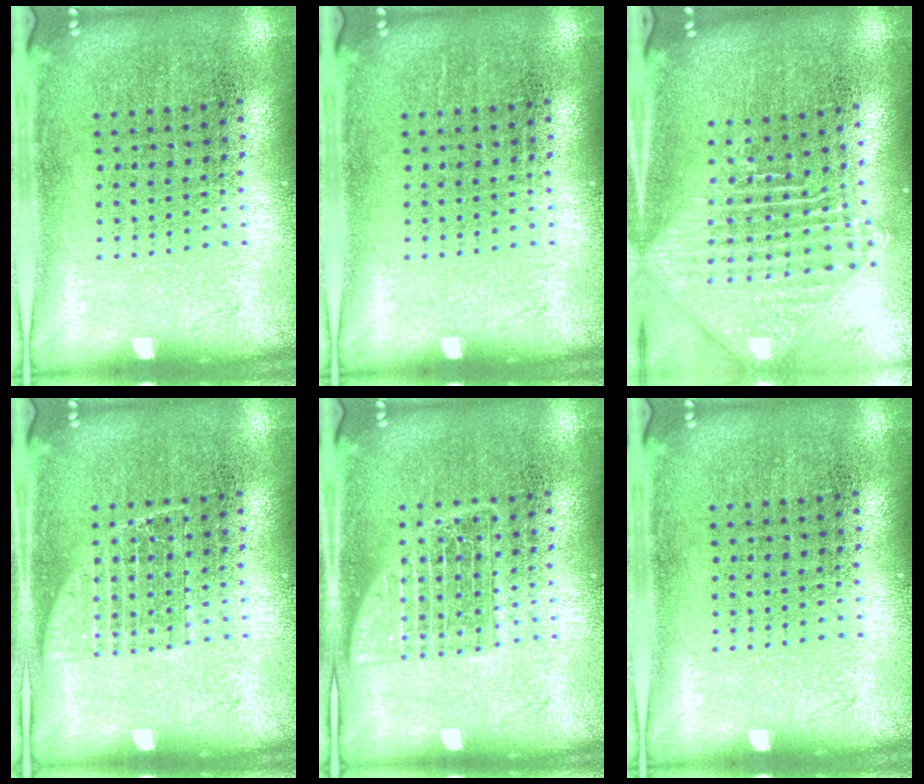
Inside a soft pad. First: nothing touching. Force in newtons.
{"total": 0.0}
{"total": 2.3, "press": 1.8, "slide": 1.4}
{"total": 1.6, "press": 1.5, "slide": 0.3}
{"total": 2.3, "press": 2.3, "slide": 0.3}
{"total": 0.0}